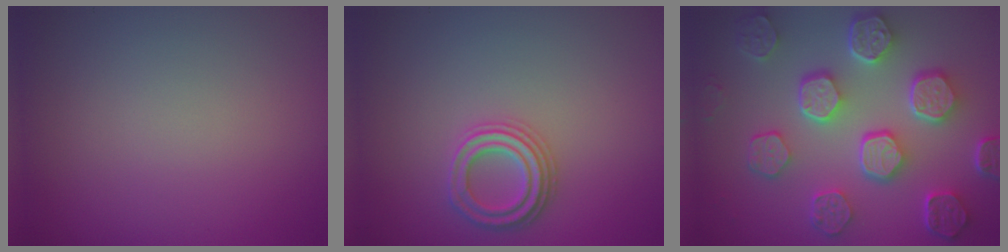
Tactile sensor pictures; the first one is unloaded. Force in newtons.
{"total": 2.7, "press": 2.6, "slide": 0.8}
{"total": 7.9, "press": 6.0, "slide": 5.2}